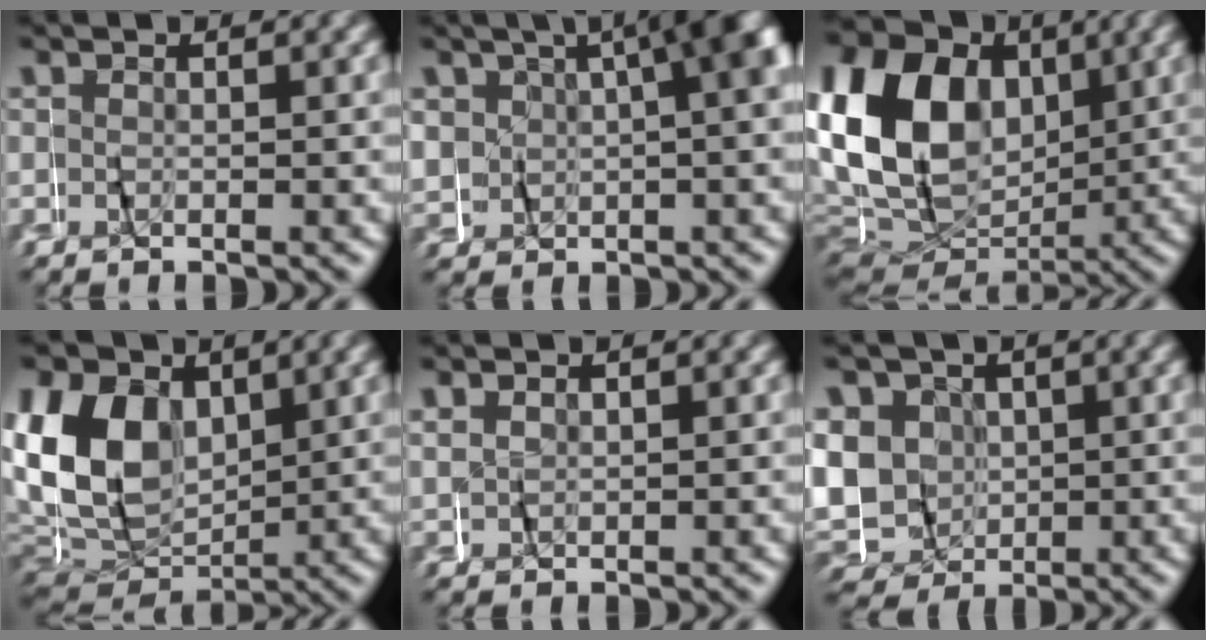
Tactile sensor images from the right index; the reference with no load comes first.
{"total": 8.5, "force": [2.1, 4.7, 6.8], "torque": [-0.084, 0.022, 0.033]}
{"total": 16.4, "force": [2.7, 12.7, 10.1], "torque": [-0.209, -0.006, 0.049]}
{"total": 12.6, "force": [2.1, 10.1, 7.2], "torque": [-0.145, 0.003, 0.033]}
{"total": 1.0, "force": [1.0, 0.3, -0.3], "torque": [0.001, 0.004, 0.019]}
{"total": 14.6, "force": [1.4, 13.9, 4.3], "torque": [-0.161, -0.033, 0.023]}